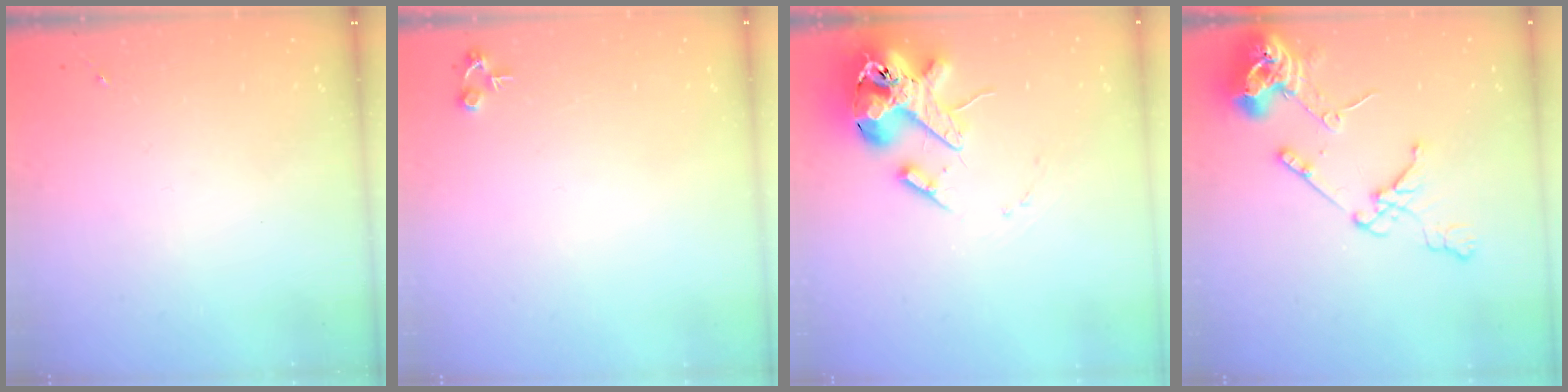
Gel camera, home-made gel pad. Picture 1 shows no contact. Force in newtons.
{"total": 4.7, "press": 4.7, "slide": 0.2}
{"total": 15.6, "press": 15.4, "slide": 2.4}
{"total": 15.7, "press": 15.6, "slide": 2.0}